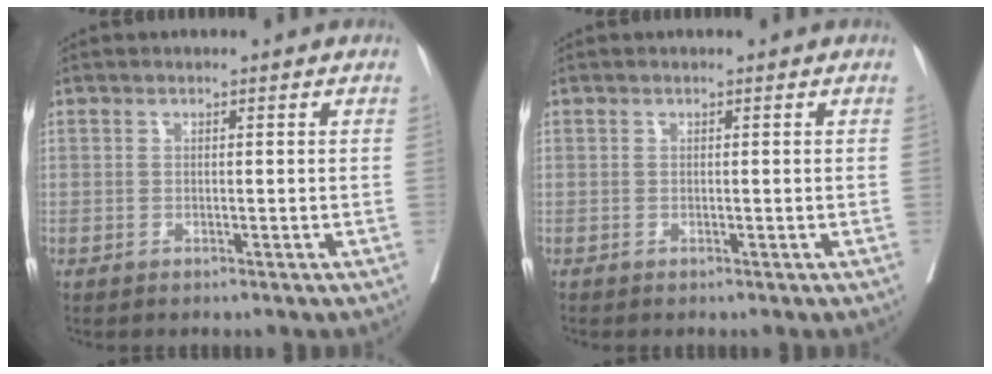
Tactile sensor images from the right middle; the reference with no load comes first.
{"total": 0.0}